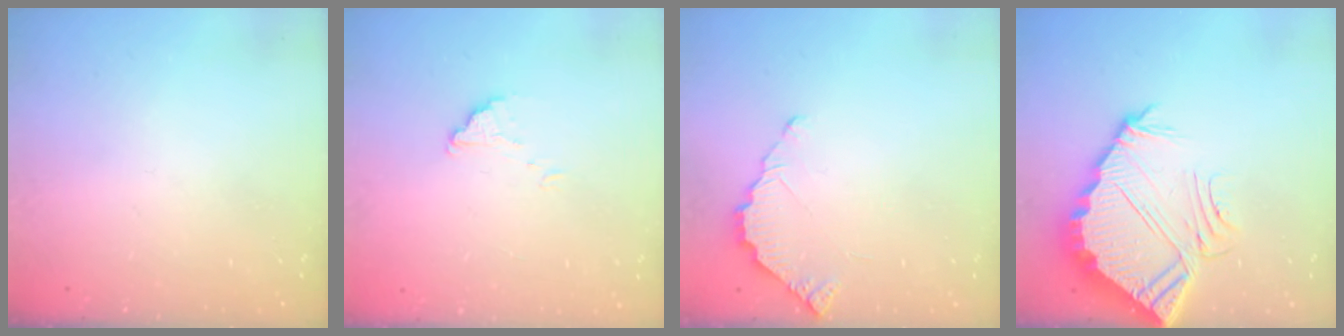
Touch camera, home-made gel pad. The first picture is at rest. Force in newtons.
{"total": 1.5, "press": 1.5, "slide": 0.1}
{"total": 3.2, "press": 3.2, "slide": 0.3}
{"total": 8.4, "press": 8.4, "slide": 0.6}